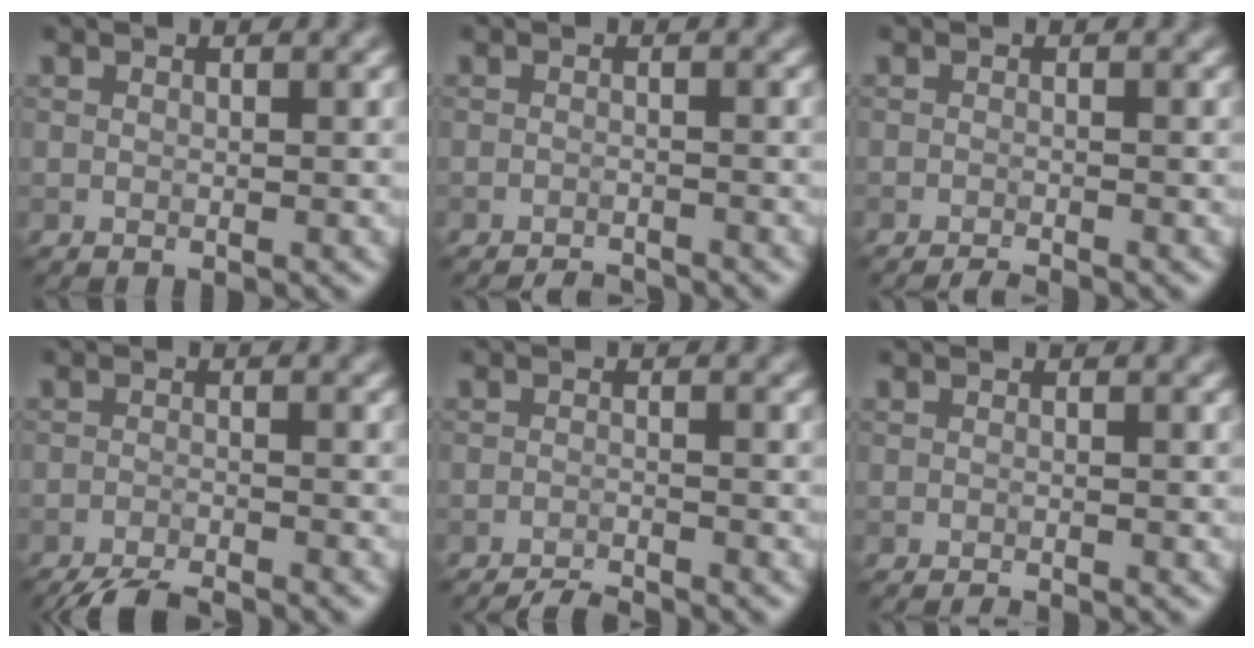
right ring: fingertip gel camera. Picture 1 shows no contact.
{"total": 1.9, "force": [-1.8, 0.2, 0.4], "torque": [0.003, 0.001, -0.031]}
{"total": 1.4, "force": [-1.3, 0.2, 0.6], "torque": [-0.004, 0.000, -0.026]}
{"total": 6.3, "force": [-5.8, 0.9, 2.4], "torque": [-0.042, -0.018, -0.092]}
{"total": 3.0, "force": [-2.8, 0.4, 1.1], "torque": [-0.013, -0.001, -0.054]}
{"total": 0.7, "force": [-0.6, 0.0, 0.2], "torque": [-0.001, 0.001, -0.014]}